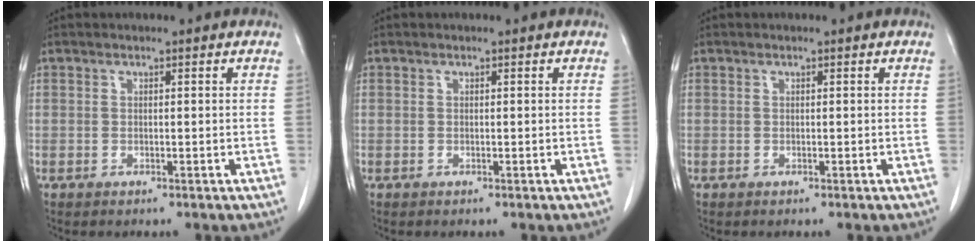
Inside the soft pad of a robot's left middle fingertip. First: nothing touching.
{"total": 0.0}
{"total": 0.0}